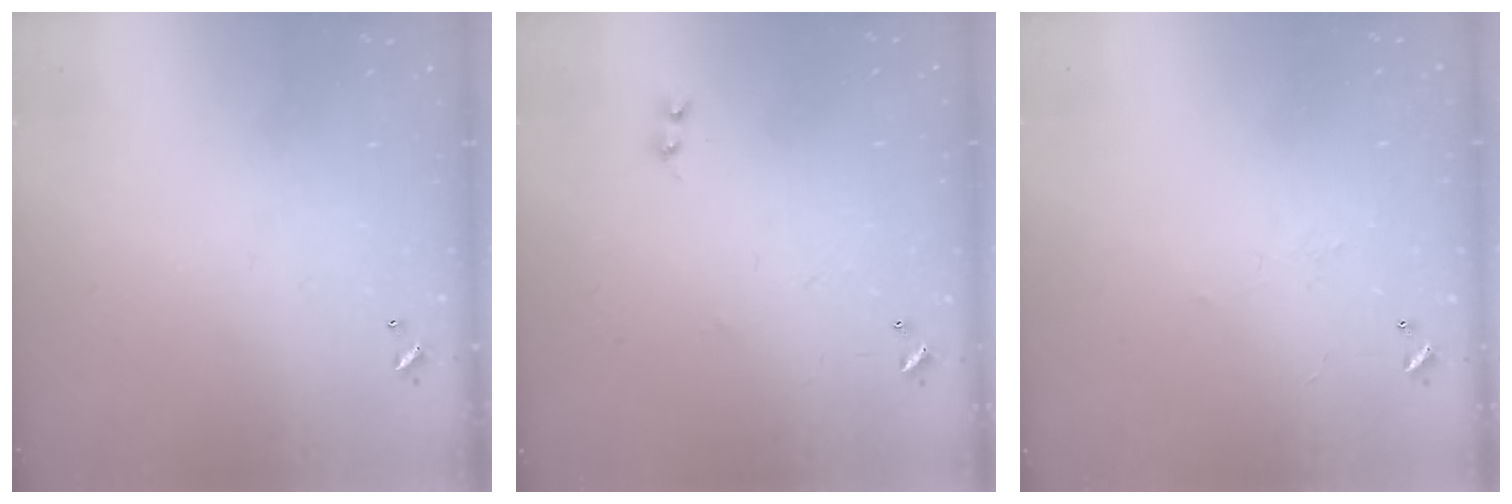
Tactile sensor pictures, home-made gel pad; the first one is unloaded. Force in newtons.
{"total": 1.5, "press": 1.4, "slide": 0.3}
{"total": 2.0, "press": 1.9, "slide": 0.7}